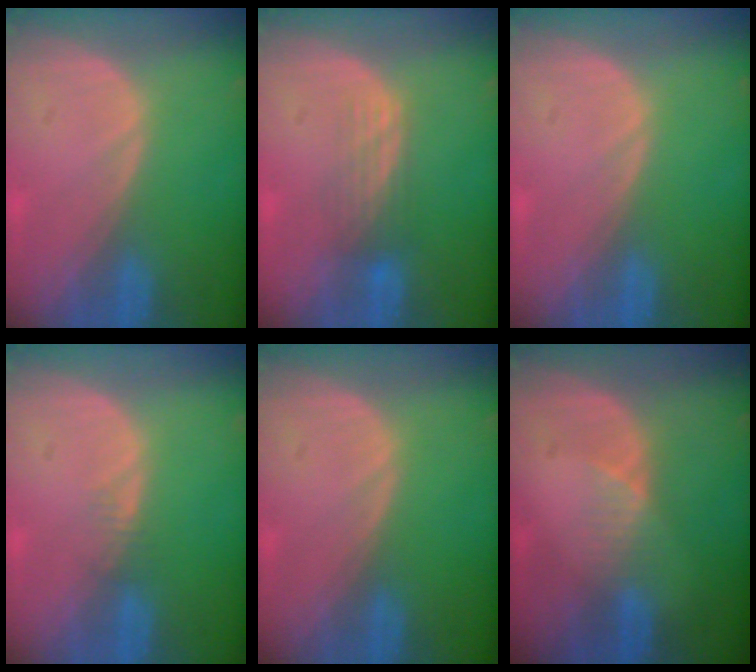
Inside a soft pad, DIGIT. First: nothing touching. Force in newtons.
{"total": 3.5, "press": 3.1, "slide": 1.6}
{"total": 0.0}
{"total": 1.3, "press": 1.2, "slide": 0.2}
{"total": 0.0}
{"total": 2.6, "press": 2.2, "slide": 1.4}